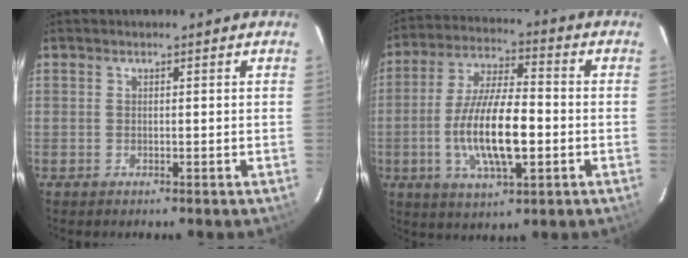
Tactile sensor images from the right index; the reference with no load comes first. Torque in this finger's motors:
{"motor_torque": [1.32, -0.82, 1.05, 0.21]}